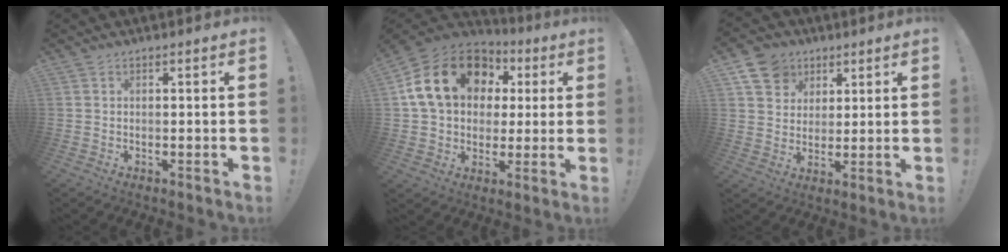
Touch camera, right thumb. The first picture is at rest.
{"total": 21.3, "force": [6.8, 15.6, 12.8], "torque": [-0.212, -0.013, 0.137]}
{"total": 10.7, "force": [5.6, 8.5, 3.4], "torque": [-0.058, -0.025, 0.112]}